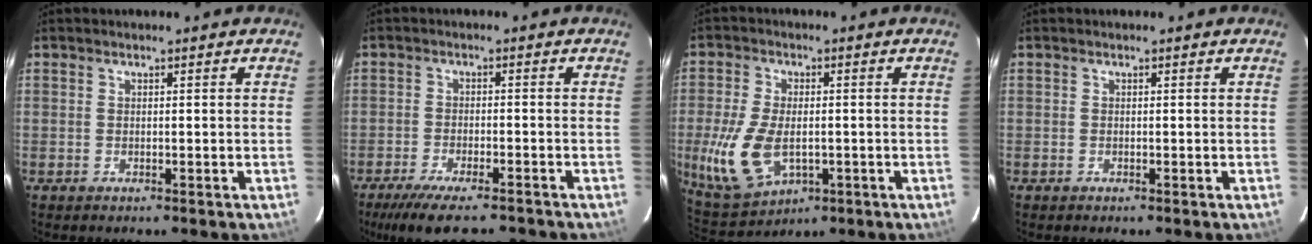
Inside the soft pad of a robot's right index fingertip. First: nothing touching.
{"total": 11.3, "force": [-9.2, 2.6, 5.9], "torque": [-0.130, -0.027, -0.150]}
{"total": 12.1, "force": [-2.2, 7.1, 9.5], "torque": [-0.213, -0.013, -0.027]}
{"total": 0.0}